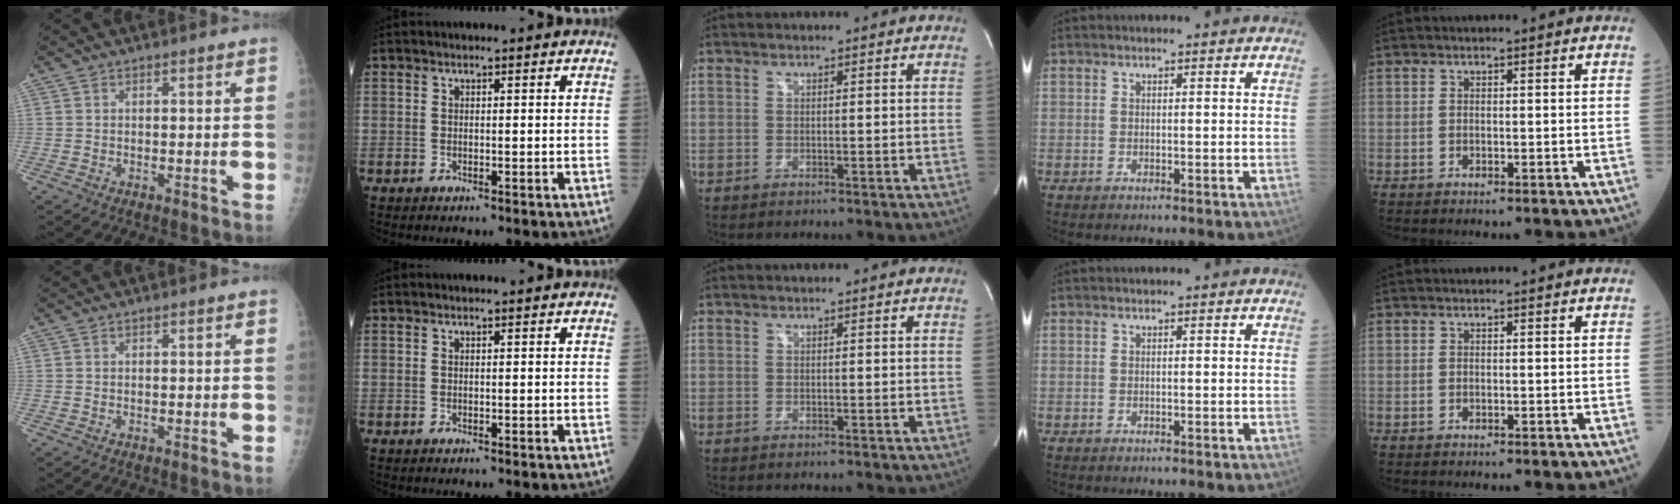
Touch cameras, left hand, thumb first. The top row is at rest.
{}